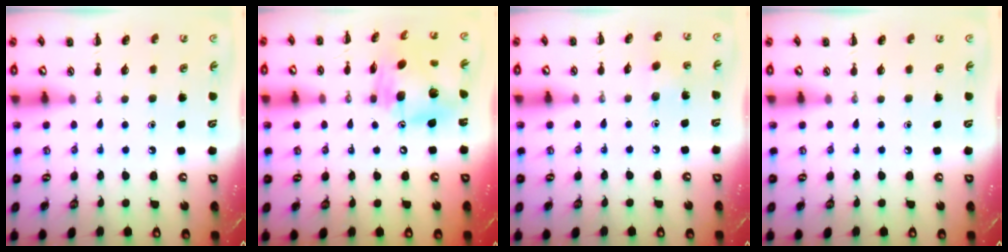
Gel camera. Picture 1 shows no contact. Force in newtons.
{"total": 14.0, "press": 13.4, "slide": 3.9}
{"total": 2.6, "press": 2.5, "slide": 0.7}
{"total": 0.0}